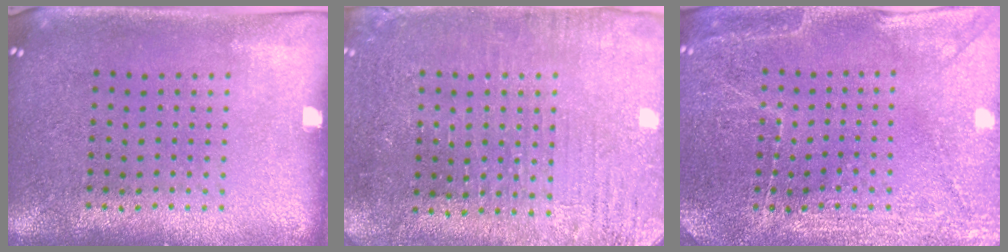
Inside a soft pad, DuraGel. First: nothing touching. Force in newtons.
{"total": 3.0, "press": 2.8, "slide": 0.8}
{"total": 2.9, "press": 2.9, "slide": 0.2}